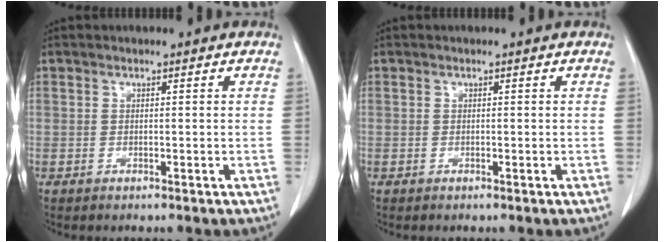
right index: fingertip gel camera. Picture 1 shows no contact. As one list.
[{"total": 0.0}]